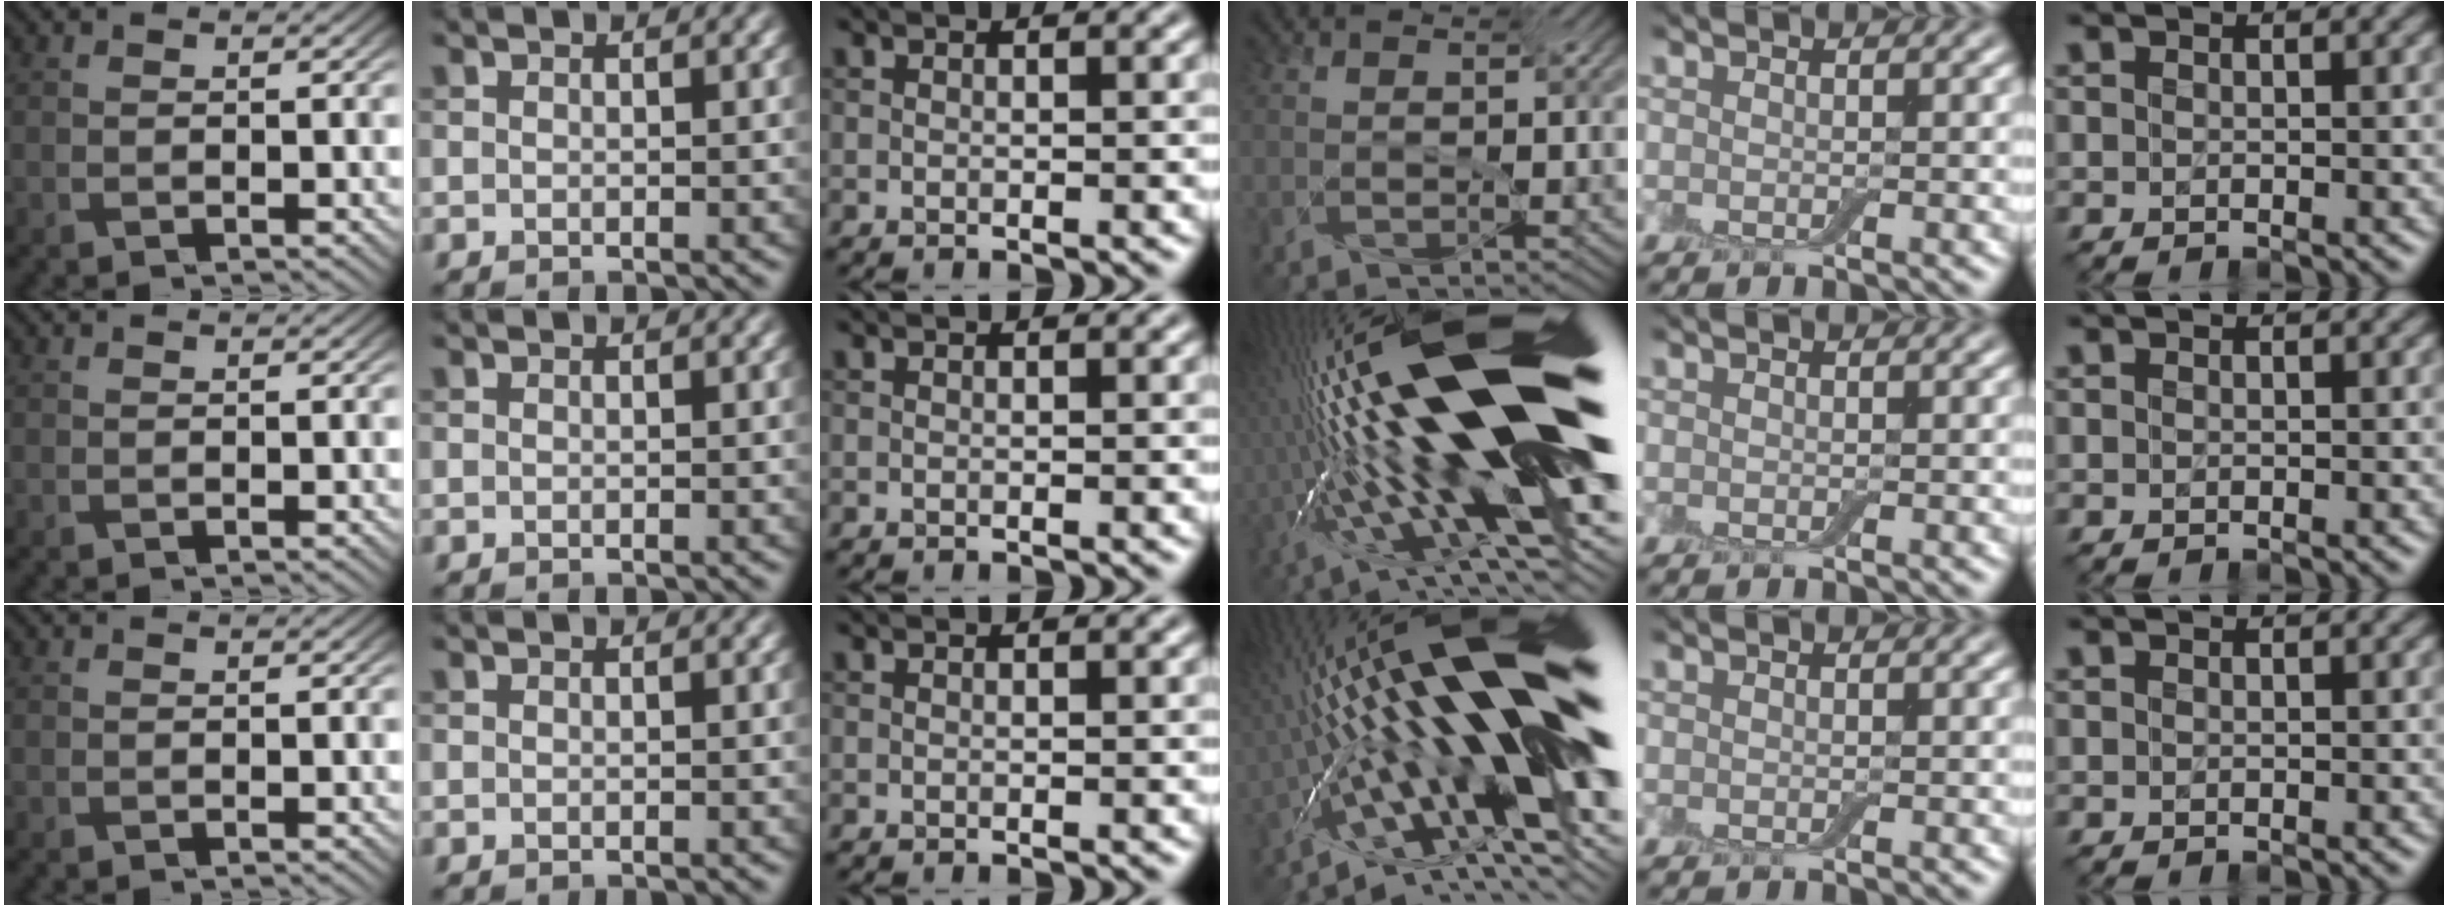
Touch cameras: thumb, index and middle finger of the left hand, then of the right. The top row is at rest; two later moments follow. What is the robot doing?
{"motion": "screw", "object": "jar lid"}